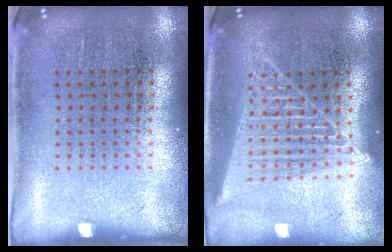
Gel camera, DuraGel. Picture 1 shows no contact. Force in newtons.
{"total": 1.8, "press": 1.6, "slide": 0.8}